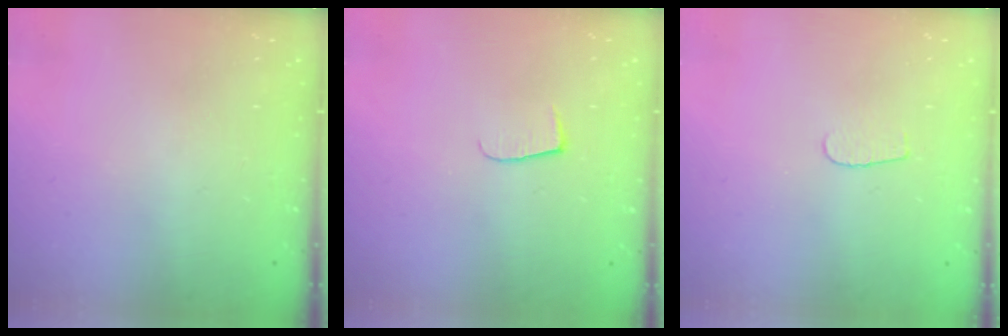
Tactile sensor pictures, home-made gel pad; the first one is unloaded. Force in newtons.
{"total": 5.3, "press": 5.2, "slide": 0.4}
{"total": 3.3, "press": 3.3, "slide": 0.4}